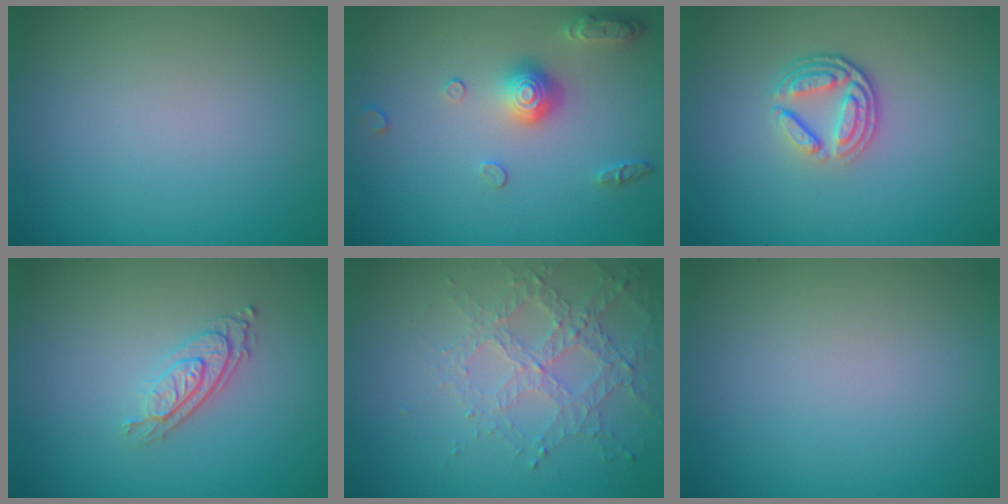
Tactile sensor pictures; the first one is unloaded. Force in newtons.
{"total": 3.1, "press": 2.7, "slide": 1.6}
{"total": 3.8, "press": 2.8, "slide": 2.6}
{"total": 2.8, "press": 2.0, "slide": 1.8}
{"total": 3.2, "press": 2.9, "slide": 1.4}
{"total": 0.0}